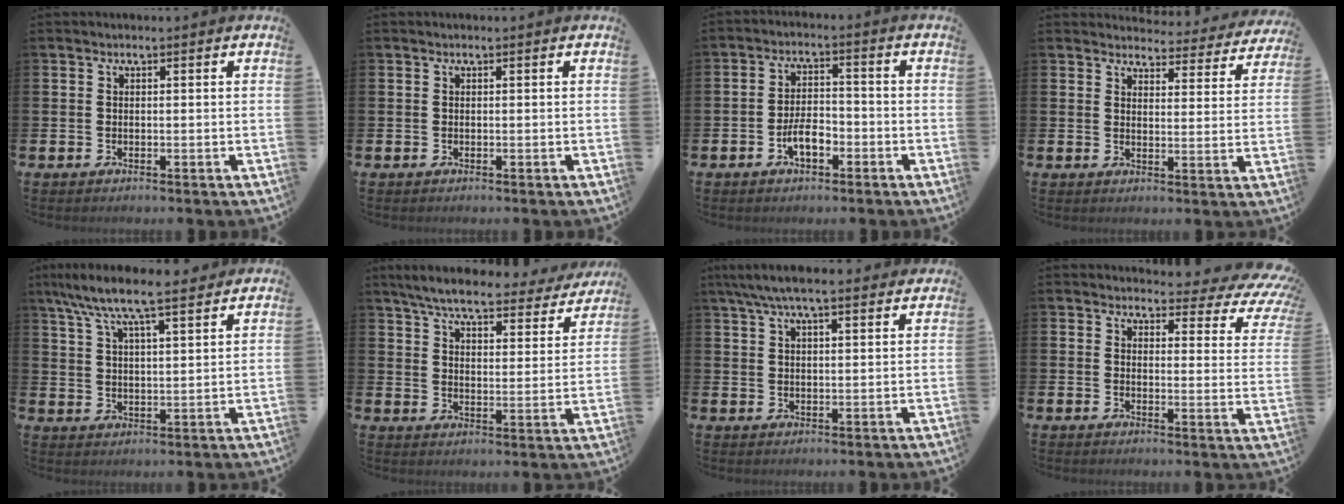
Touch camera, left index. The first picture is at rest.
{"total": 0.0}
{"total": 4.2, "force": [-1.9, 2.0, 3.2], "torque": [-0.049, 0.008, -0.035]}
{"total": 3.3, "force": [3.3, 0.8, 0.0], "torque": [-0.005, -0.033, 0.052]}
{"total": 8.8, "force": [7.7, 1.3, 4.0], "torque": [-0.096, -0.030, 0.136]}
{"total": 6.7, "force": [6.1, 1.0, 2.6], "torque": [-0.069, -0.037, 0.101]}
{"total": 6.2, "force": [5.3, 1.2, 3.0], "torque": [-0.067, -0.009, 0.096]}
{"total": 3.5, "force": [2.9, 1.5, 1.2], "torque": [-0.022, -0.035, 0.041]}